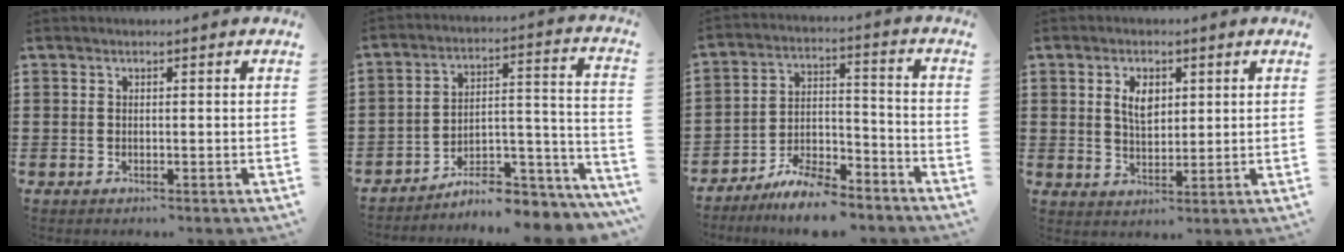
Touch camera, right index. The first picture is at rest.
{"total": 7.2, "force": [-6.3, 1.9, 3.0], "torque": [-0.039, 0.009, -0.118]}
{"total": 8.4, "force": [-7.9, 1.5, 2.5], "torque": [-0.041, 0.023, -0.149]}
{"total": 4.4, "force": [1.4, 2.4, 3.4], "torque": [-0.066, 0.006, 0.022]}